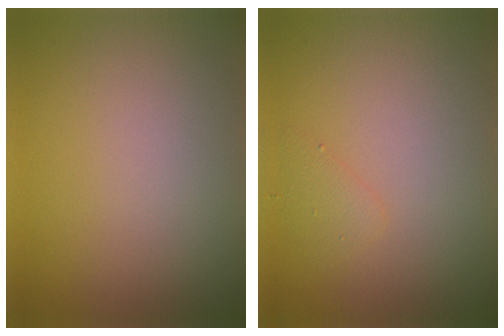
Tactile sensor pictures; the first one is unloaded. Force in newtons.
{"total": 1.0, "press": 1.0, "slide": 0.1}